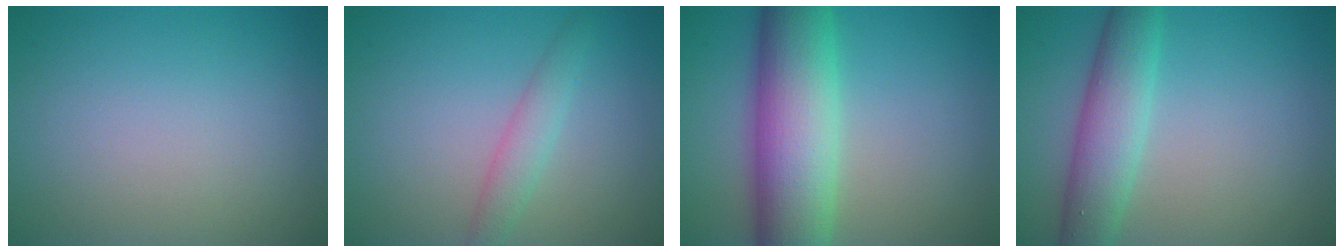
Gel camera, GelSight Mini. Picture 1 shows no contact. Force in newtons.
{"total": 2.2, "press": 2.2, "slide": 0.2}
{"total": 10.7, "press": 10.7, "slide": 0.2}
{"total": 5.5, "press": 5.5, "slide": 0.1}